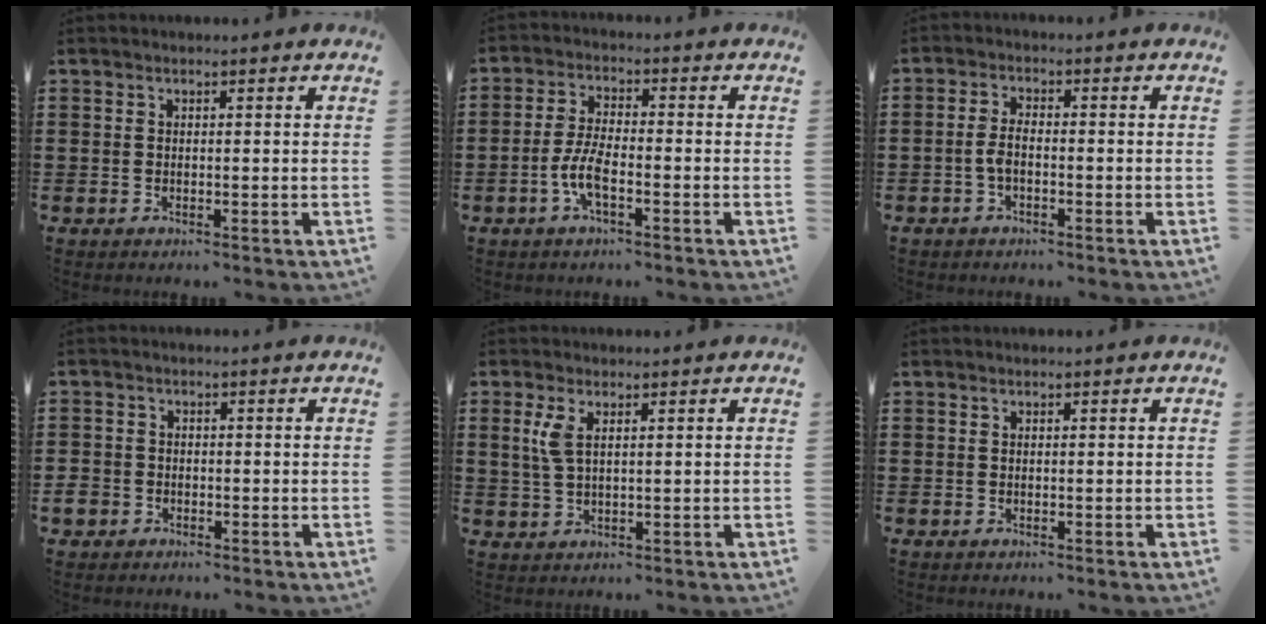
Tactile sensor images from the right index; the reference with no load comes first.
{"total": 5.5, "force": [-2.1, 1.7, 4.8], "torque": [-0.116, -0.006, -0.048]}
{"total": 2.8, "force": [-1.2, 1.1, 2.3], "torque": [-0.058, -0.001, -0.027]}
{"total": 2.4, "force": [-1.3, 1.9, 0.6], "torque": [-0.031, -0.004, -0.033]}
{"total": 3.2, "force": [1.2, 1.2, 2.8], "torque": [-0.067, 0.003, 0.018]}
{"total": 0.0}